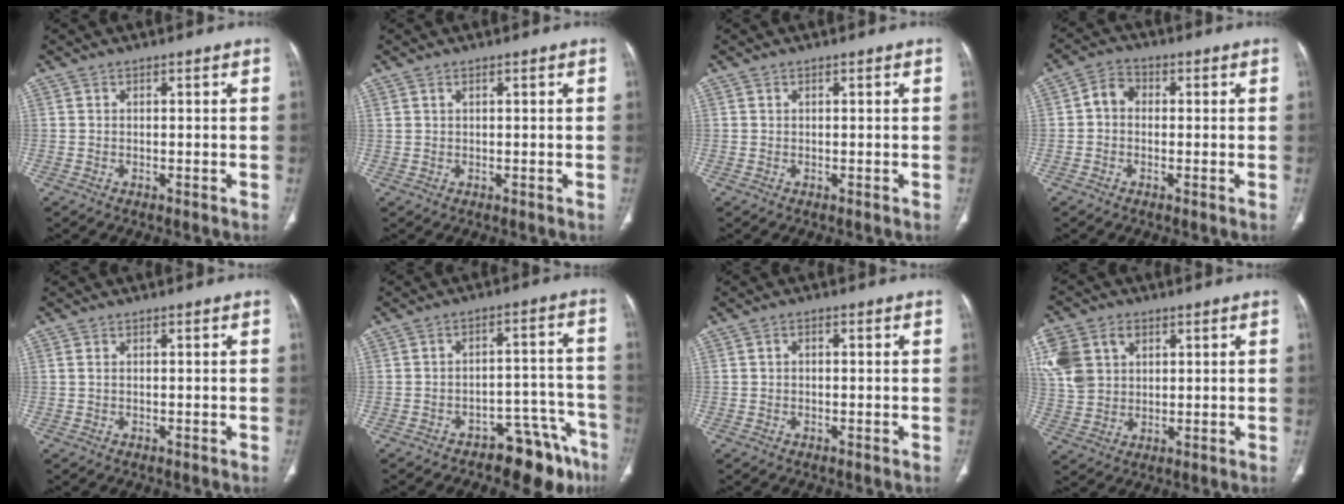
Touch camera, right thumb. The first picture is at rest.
{"total": 0.8, "force": [0.6, 0.3, 0.5], "torque": [-0.010, 0.003, 0.015]}
{"total": 0.0}
{"total": 4.1, "force": [-0.1, 3.3, 2.4], "torque": [-0.033, 0.013, -0.014]}
{"total": 0.6, "force": [0.2, 0.3, 0.5], "torque": [-0.013, 0.008, 0.006]}
{"total": 10.4, "force": [-8.0, 4.8, 4.7], "torque": [-0.018, 0.094, -0.112]}
{"total": 1.0, "force": [0.1, 0.7, 0.6], "torque": [-0.008, 0.004, -0.001]}
{"total": 14.3, "force": [4.9, 11.0, 7.7], "torque": [-0.176, 0.006, 0.098]}